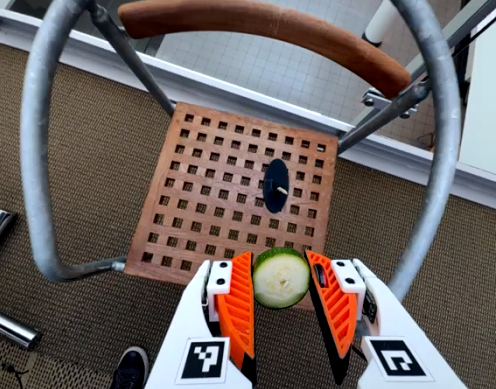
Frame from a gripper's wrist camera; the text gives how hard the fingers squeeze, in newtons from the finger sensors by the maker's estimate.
{"total": 8.8, "left": 9.2, "right": 8.4}